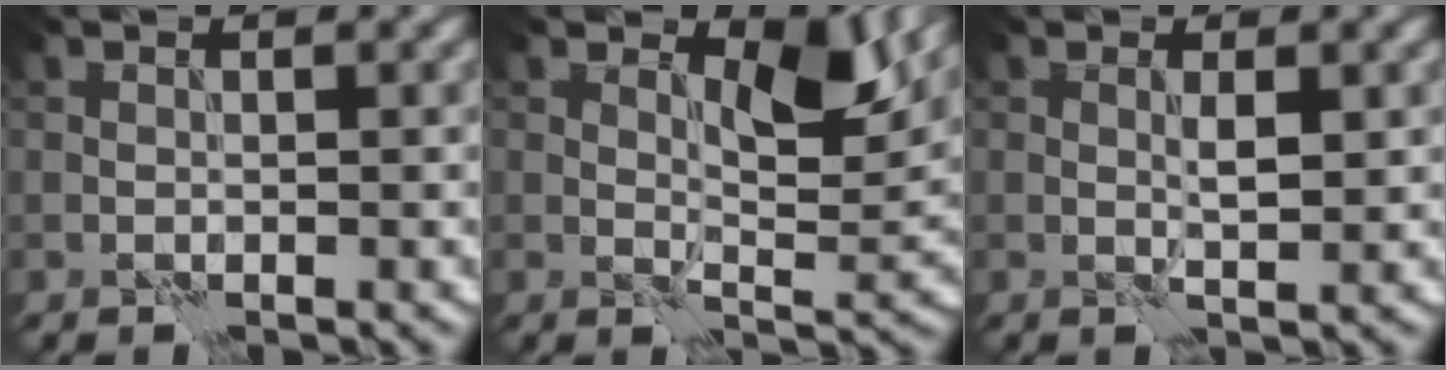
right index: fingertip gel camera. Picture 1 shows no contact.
{"total": 4.7, "force": [2.3, 1.8, 3.6], "torque": [-0.059, -0.007, 0.034]}
{"total": 1.5, "force": [0.4, 0.2, 1.5], "torque": [-0.027, -0.001, 0.005]}